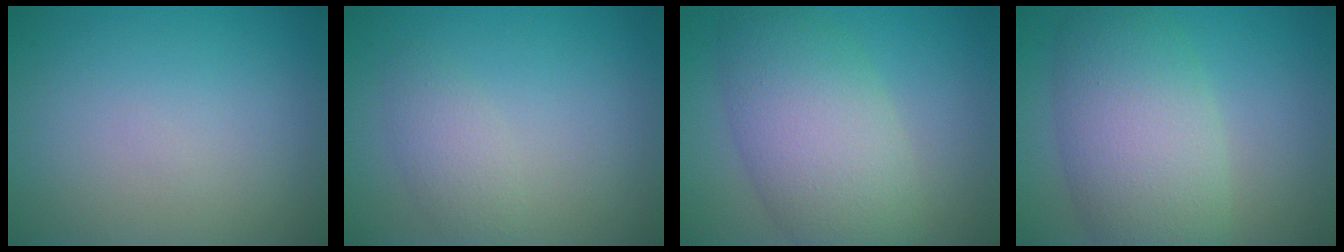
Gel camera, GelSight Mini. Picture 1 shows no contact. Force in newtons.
{"total": 2.2, "press": 2.2, "slide": 0.1}
{"total": 8.3, "press": 8.3, "slide": 0.2}
{"total": 8.4, "press": 8.4, "slide": 0.3}